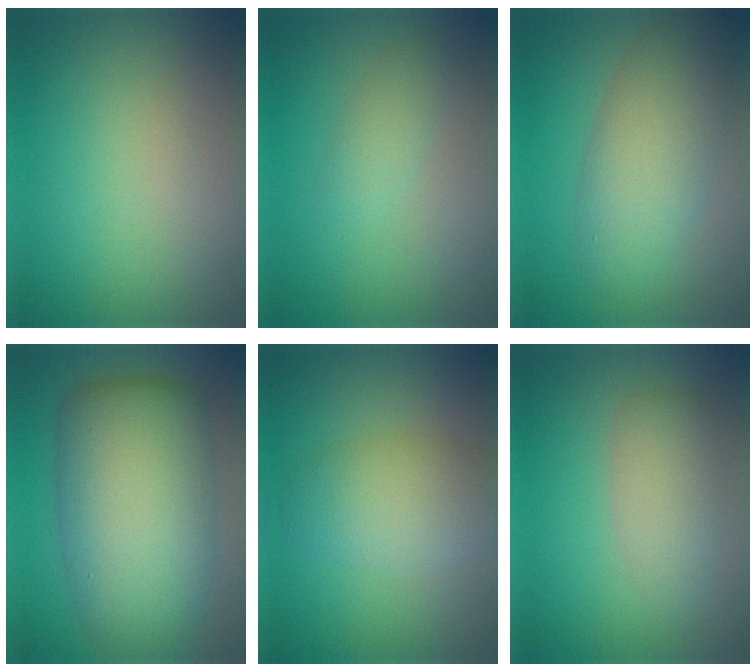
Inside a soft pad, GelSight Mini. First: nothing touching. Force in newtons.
{"total": 1.6, "press": 1.6, "slide": 0.1}
{"total": 5.6, "press": 5.6, "slide": 0.3}
{"total": 12.8, "press": 12.8, "slide": 0.0}
{"total": 4.9, "press": 4.9, "slide": 0.2}
{"total": 3.0, "press": 3.0, "slide": 0.3}